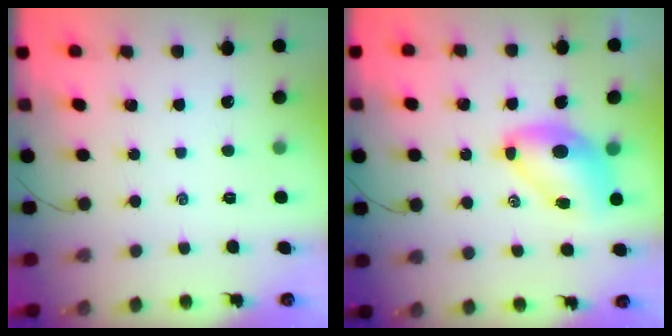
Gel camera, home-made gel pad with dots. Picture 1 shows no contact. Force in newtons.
{"total": 8.3, "press": 8.0, "slide": 2.1}